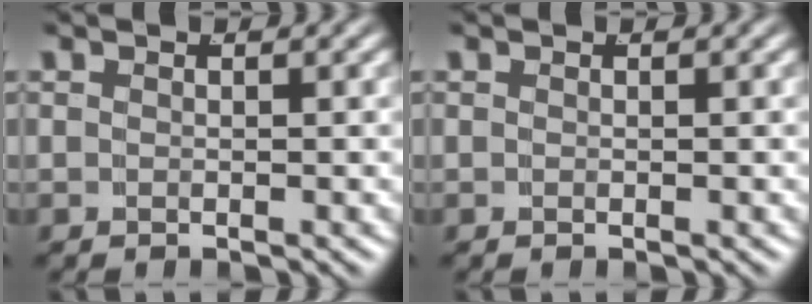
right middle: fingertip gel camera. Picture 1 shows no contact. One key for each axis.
{"total": 0.0}